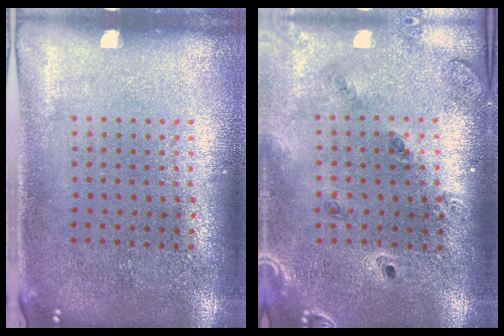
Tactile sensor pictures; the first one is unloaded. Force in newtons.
{"total": 1.4, "press": 1.3, "slide": 0.3}